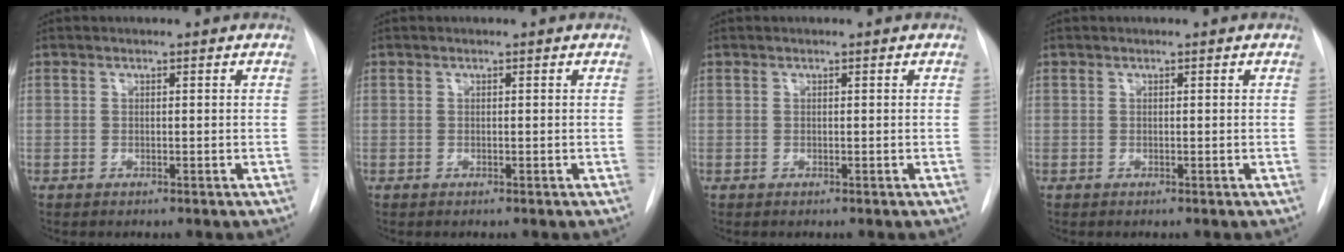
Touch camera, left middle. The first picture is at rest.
{"total": 0.0}
{"total": 0.0}
{"total": 0.0}